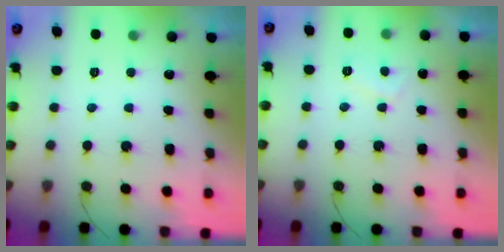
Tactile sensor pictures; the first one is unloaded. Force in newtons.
{"total": 2.5, "press": 2.4, "slide": 0.8}